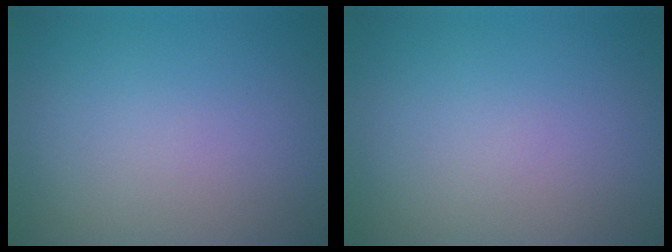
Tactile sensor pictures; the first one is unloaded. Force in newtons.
{"total": 0.0}